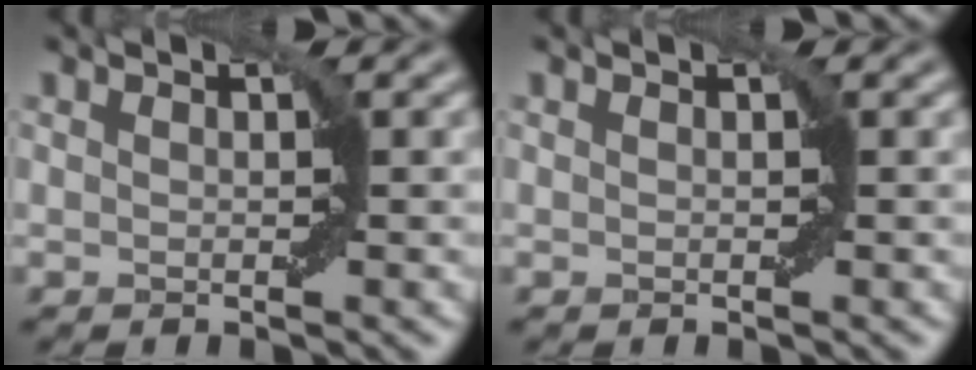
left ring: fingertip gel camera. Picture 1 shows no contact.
{"total": 0.0}